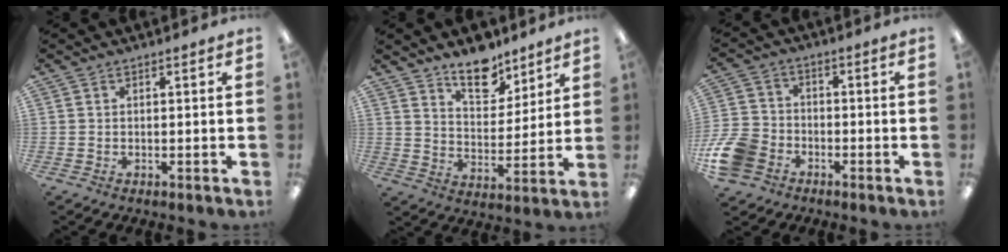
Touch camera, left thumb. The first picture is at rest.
{"total": 11.9, "force": [9.7, 5.5, 4.3], "torque": [-0.045, -0.068, 0.174]}
{"total": 10.2, "force": [-4.8, 7.5, 5.0], "torque": [-0.114, 0.038, -0.088]}